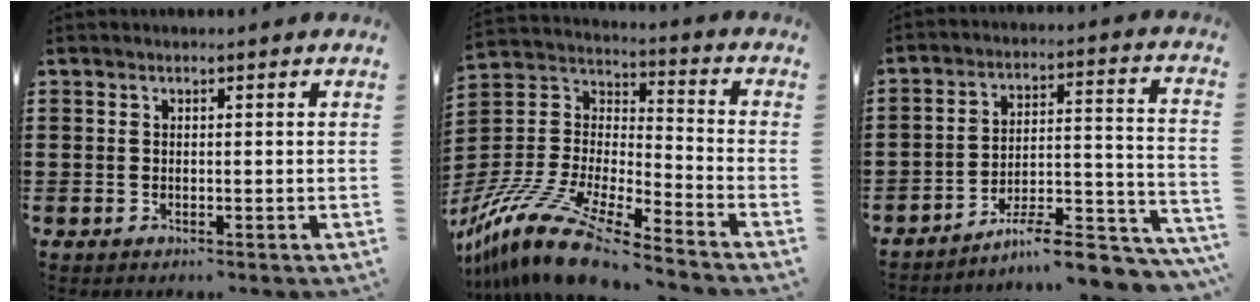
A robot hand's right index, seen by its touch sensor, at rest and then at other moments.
{"total": 14.9, "force": [-12.7, 2.1, 7.5], "torque": [-0.172, 0.025, -0.252]}
{"total": 9.4, "force": [-7.9, 1.7, 4.8], "torque": [-0.059, 0.022, -0.146]}